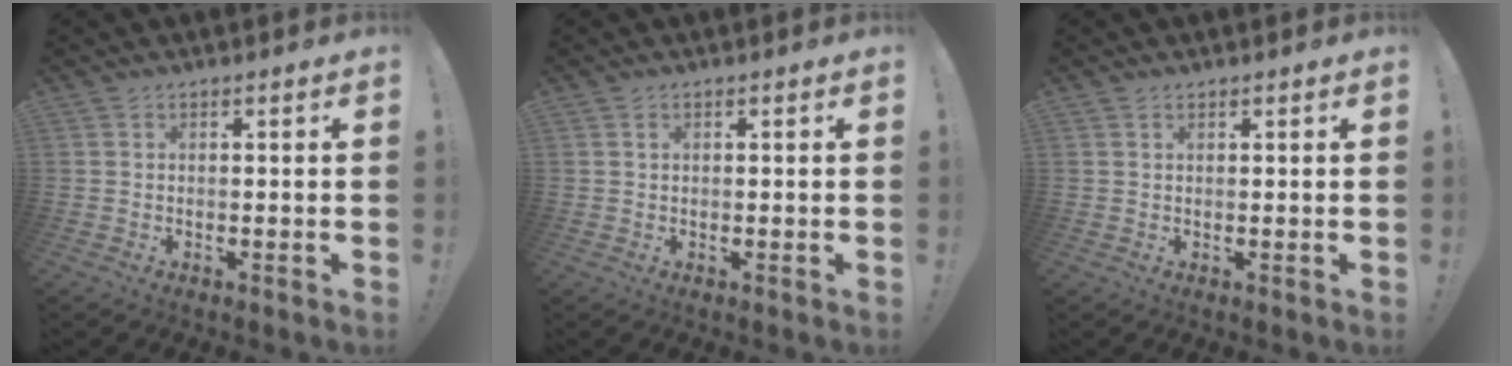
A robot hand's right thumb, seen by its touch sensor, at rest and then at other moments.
{"total": 0.8, "force": [0.4, 0.6, 0.4], "torque": [-0.002, 0.000, 0.006]}
{"total": 0.6, "force": [0.5, 0.3, 0.1], "torque": [-0.003, 0.000, 0.011]}